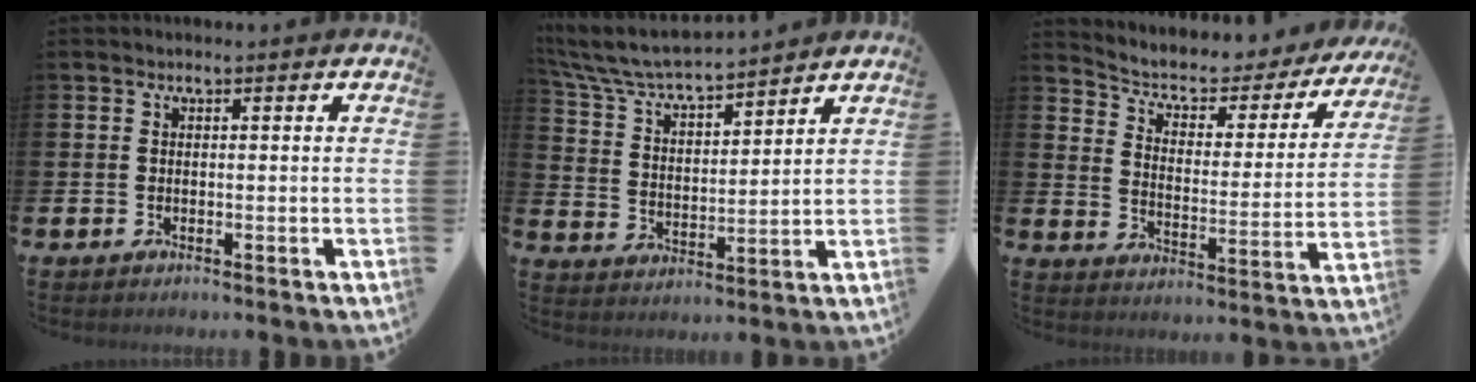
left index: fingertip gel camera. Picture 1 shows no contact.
{"total": 6.9, "force": [6.5, 0.8, 2.0], "torque": [-0.073, -0.047, 0.113]}
{"total": 4.8, "force": [4.2, 1.8, 1.6], "torque": [-0.062, -0.034, 0.063]}